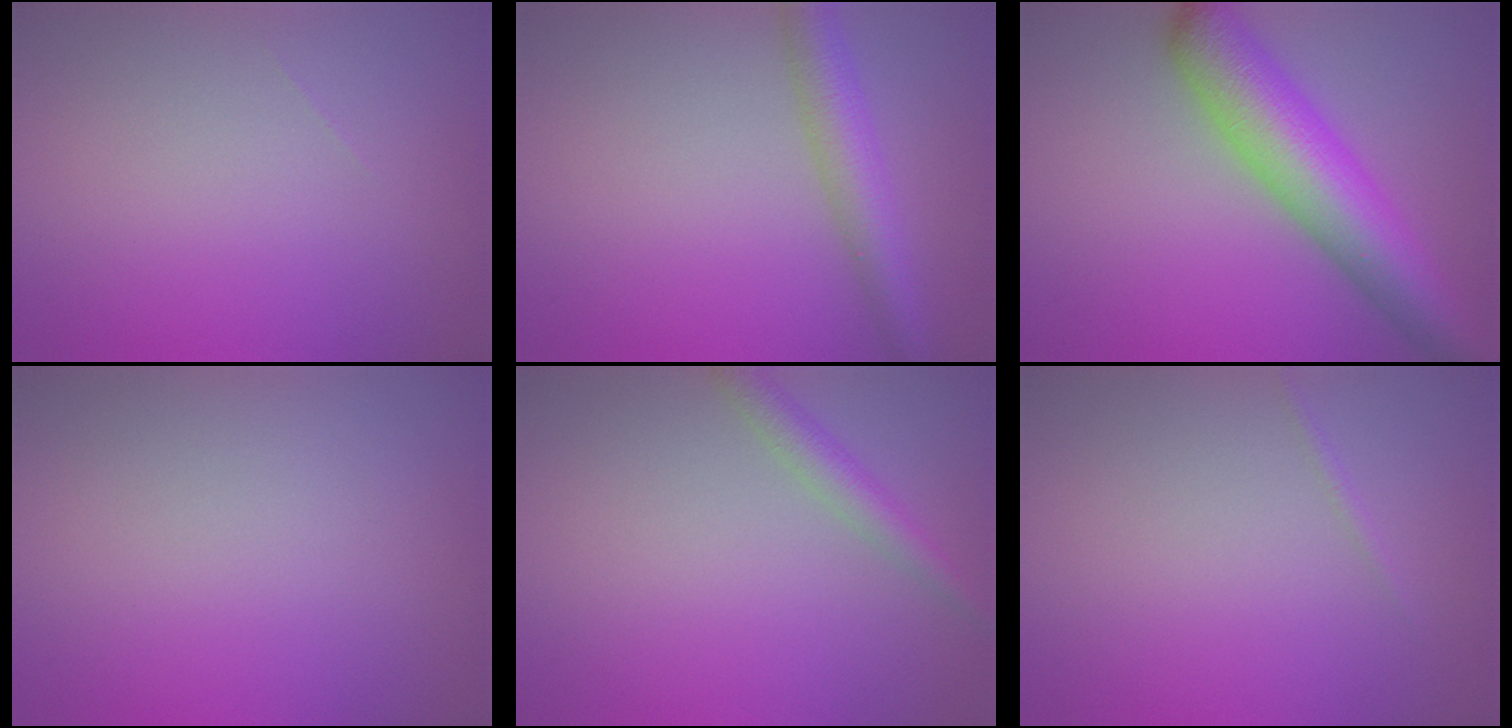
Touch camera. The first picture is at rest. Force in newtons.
{"total": 4.1, "press": 4.1, "slide": 0.0}
{"total": 8.7, "press": 8.7, "slide": 0.4}
{"total": 0.0}
{"total": 2.3, "press": 2.3, "slide": 0.1}
{"total": 0.6, "press": 0.5, "slide": 0.0}